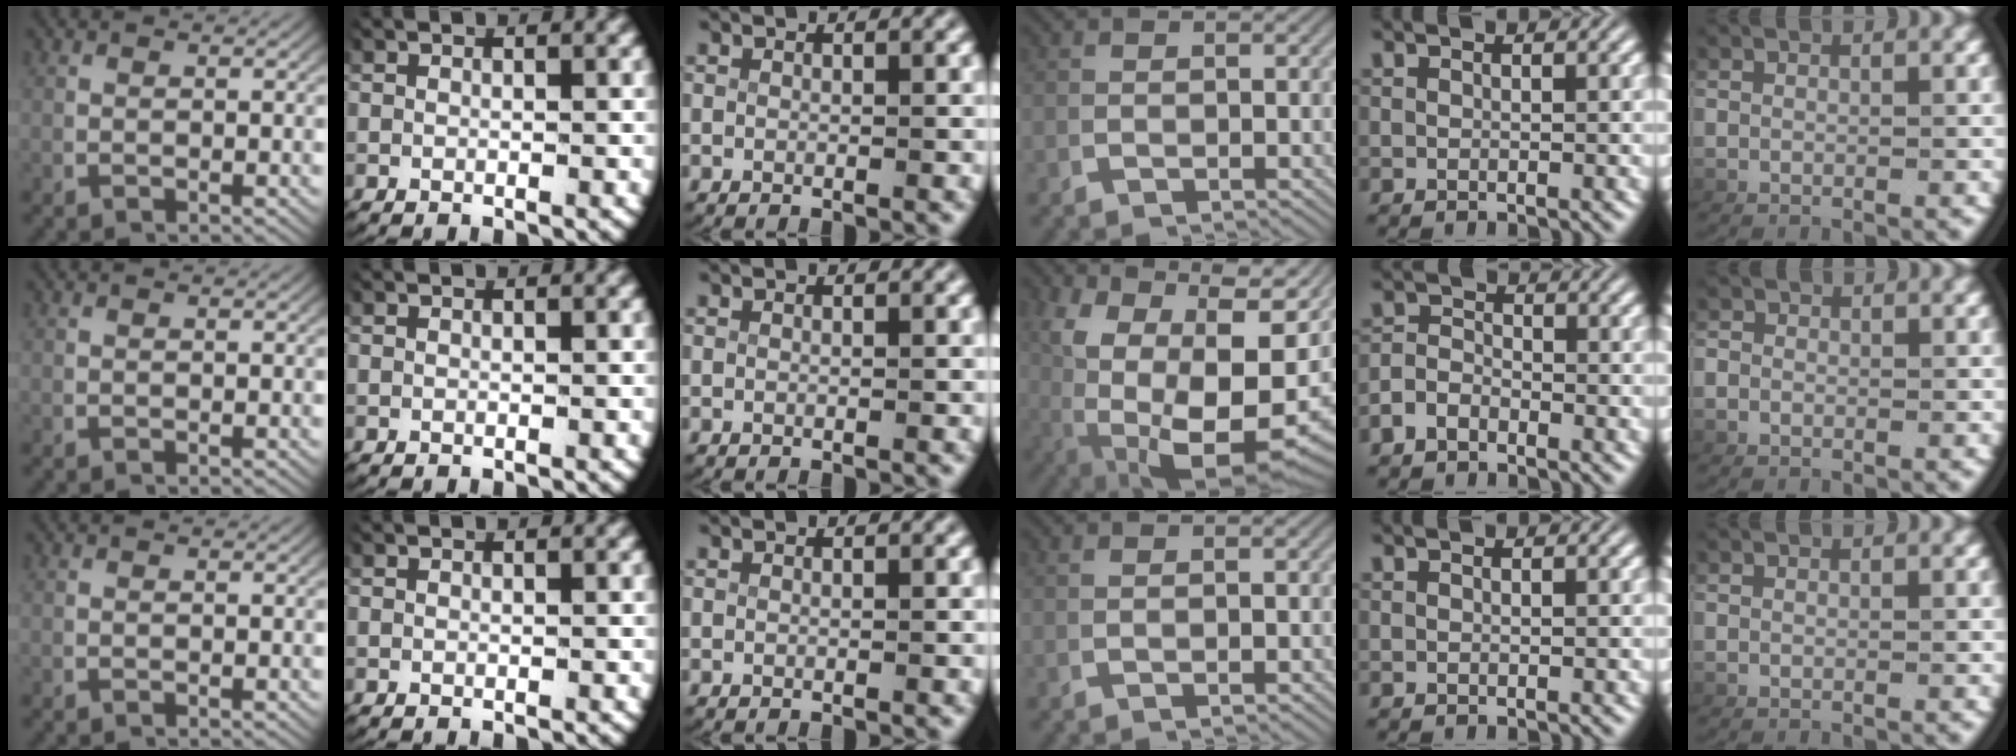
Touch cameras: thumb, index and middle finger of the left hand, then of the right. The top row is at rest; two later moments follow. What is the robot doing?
{"motion": "lift_and_place", "object": "coat"}